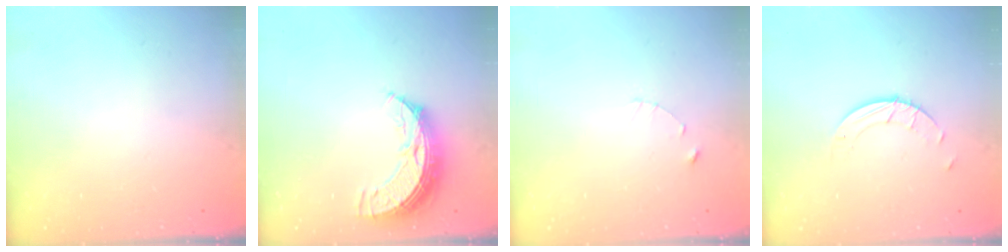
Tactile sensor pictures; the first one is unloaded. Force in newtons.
{"total": 10.6, "press": 10.6, "slide": 1.0}
{"total": 1.0, "press": 1.0, "slide": 0.2}
{"total": 2.5, "press": 2.5, "slide": 0.2}